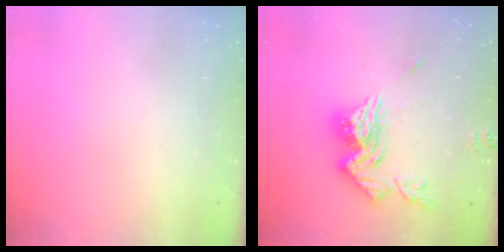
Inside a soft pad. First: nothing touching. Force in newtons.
{"total": 13.7, "press": 13.6, "slide": 1.3}